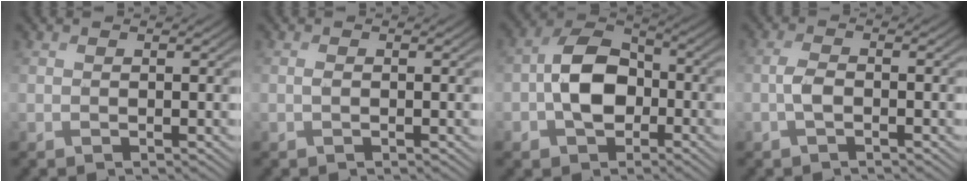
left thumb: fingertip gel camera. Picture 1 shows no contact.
{"total": 0.6, "force": [-0.1, 0.2, 0.6], "torque": [-0.014, -0.001, -0.002]}
{"total": 8.5, "force": [-1.6, 6.0, 5.8], "torque": [-0.113, 0.007, -0.042]}
{"total": 2.1, "force": [-0.8, 0.7, 1.8], "torque": [-0.041, 0.005, -0.021]}